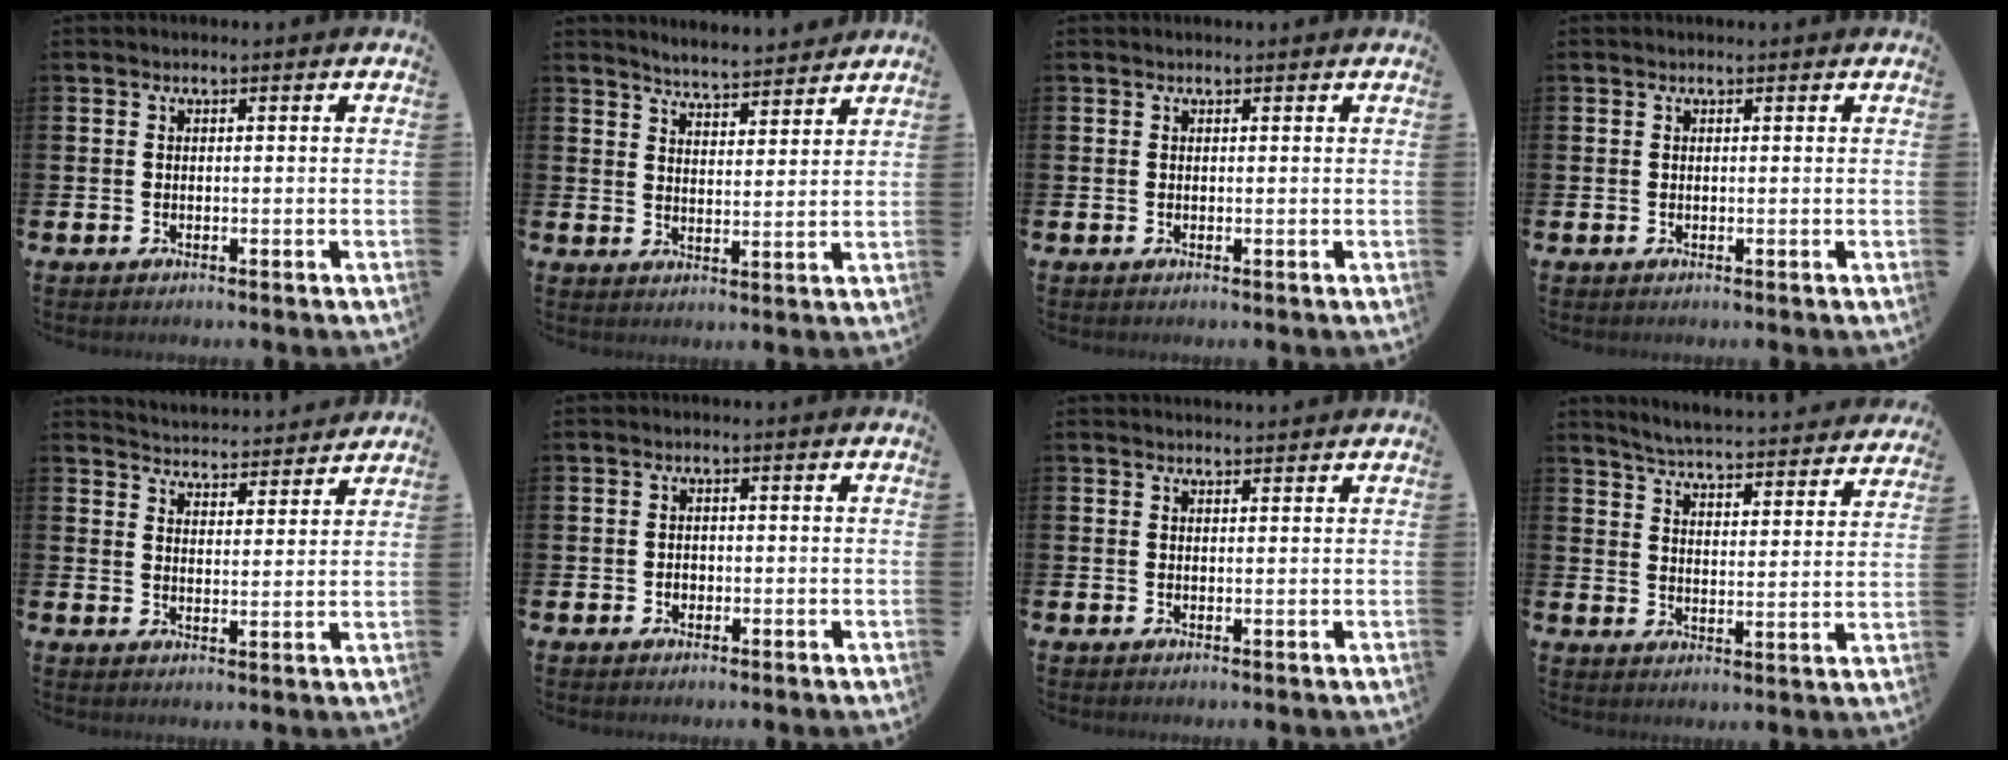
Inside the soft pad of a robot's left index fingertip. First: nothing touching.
{"total": 4.9, "force": [4.9, -0.1, 0.2], "torque": [-0.015, -0.035, 0.086]}
{"total": 0.0}
{"total": 0.0}
{"total": 4.7, "force": [4.6, 0.3, -0.3], "torque": [-0.007, -0.040, 0.081]}
{"total": 1.0, "force": [-0.2, 0.9, 0.4], "torque": [-0.006, 0.005, -0.008]}
{"total": 1.0, "force": [1.0, 0.0, 0.0], "torque": [0.009, -0.006, 0.016]}
{"total": 5.1, "force": [5.0, -0.1, 1.0], "torque": [-0.044, -0.042, 0.085]}